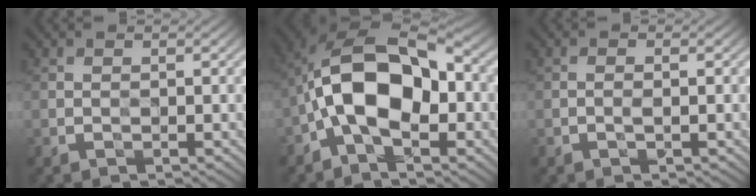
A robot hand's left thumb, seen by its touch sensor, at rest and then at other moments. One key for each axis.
{"total": 12.8, "fx": -1.8, "fy": 7.1, "fz": 10.5, "tx": -0.193, "ty": 0.020, "tz": -0.044}
{"total": 0.8, "fx": -0.3, "fy": 0.1, "fz": 0.7, "tx": -0.013, "ty": 0.003, "tz": -0.006}